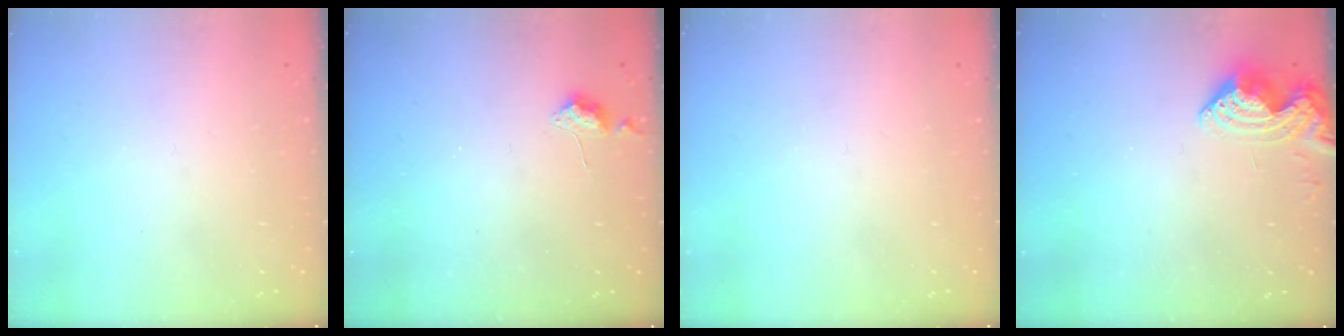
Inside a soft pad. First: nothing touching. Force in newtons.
{"total": 5.5, "press": 5.4, "slide": 0.8}
{"total": 0.0}
{"total": 9.9, "press": 9.8, "slide": 0.7}